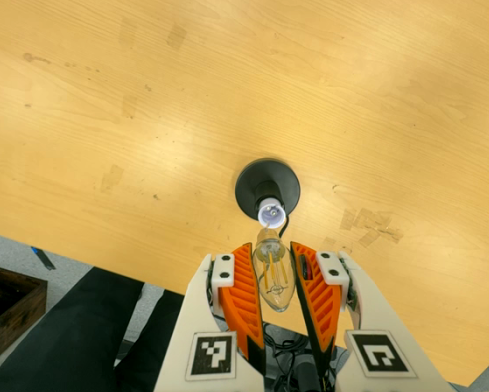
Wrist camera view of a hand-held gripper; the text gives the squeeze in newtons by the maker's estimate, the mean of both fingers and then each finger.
{"total": 13.5, "left": 14.3, "right": 12.7}